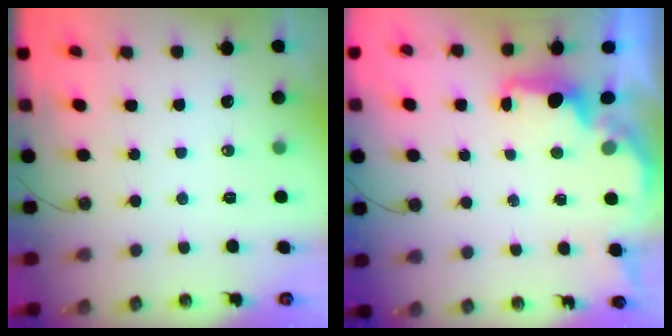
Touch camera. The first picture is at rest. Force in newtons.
{"total": 1.8, "press": 1.6, "slide": 0.8}